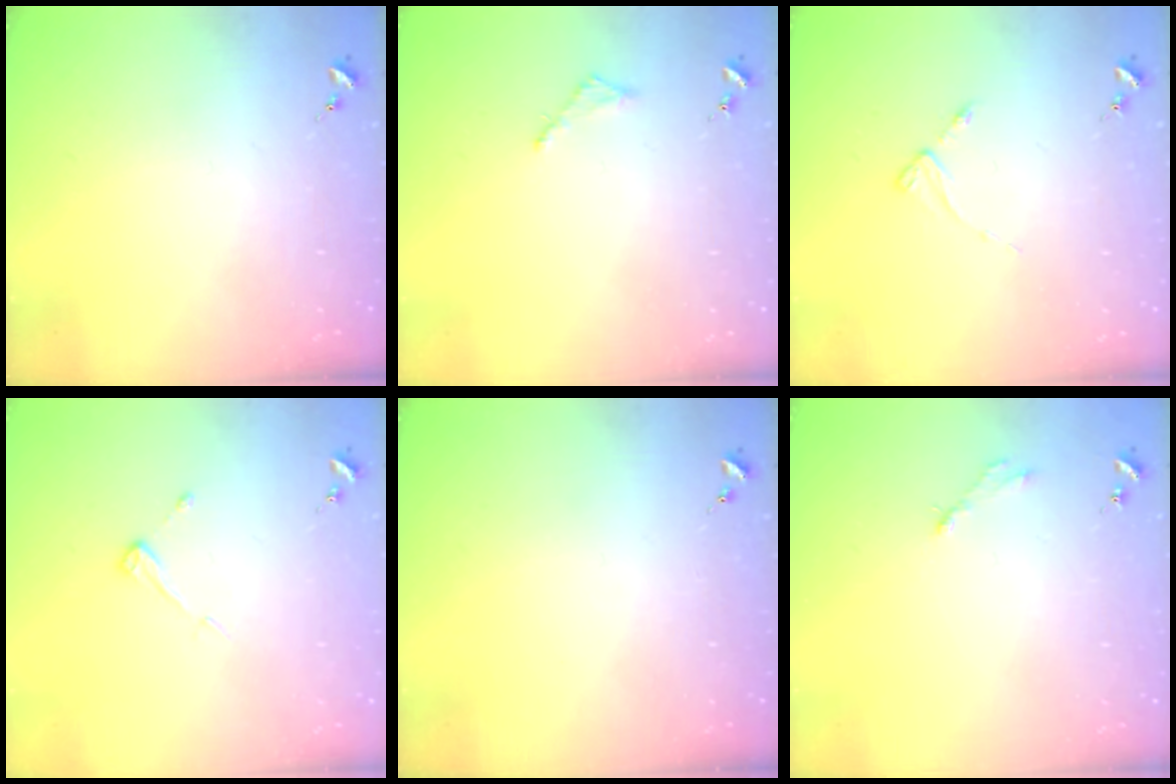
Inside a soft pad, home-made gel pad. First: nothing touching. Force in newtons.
{"total": 2.8, "press": 2.7, "slide": 0.3}
{"total": 2.8, "press": 2.8, "slide": 0.3}
{"total": 3.8, "press": 3.8, "slide": 0.4}
{"total": 0.0}
{"total": 2.8, "press": 2.8, "slide": 0.4}